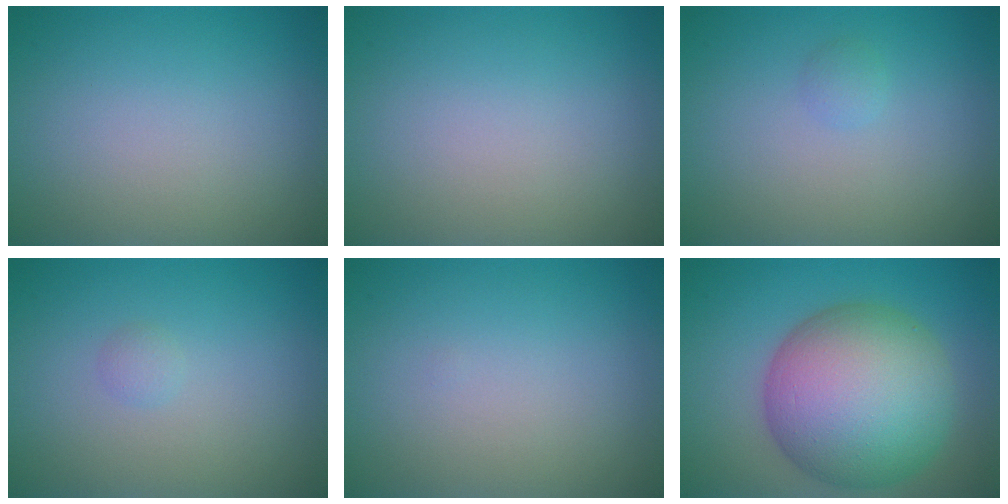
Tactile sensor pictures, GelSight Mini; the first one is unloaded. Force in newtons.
{"total": 0.0}
{"total": 0.7, "press": 0.7, "slide": 0.1}
{"total": 0.7, "press": 0.7, "slide": 0.0}
{"total": 0.0}
{"total": 13.3, "press": 13.3, "slide": 0.5}